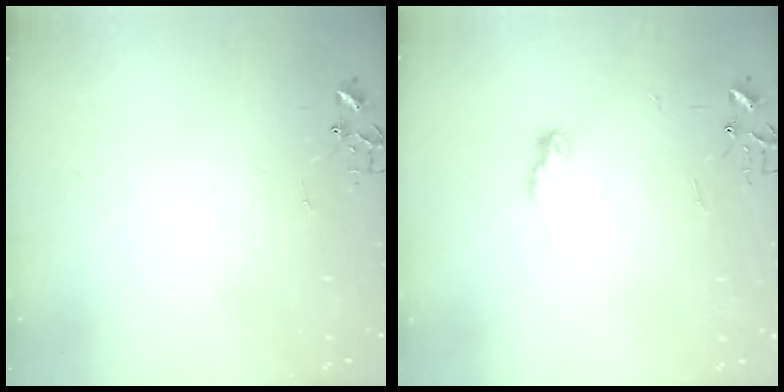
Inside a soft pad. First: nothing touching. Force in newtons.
{"total": 6.3, "press": 6.3, "slide": 0.1}